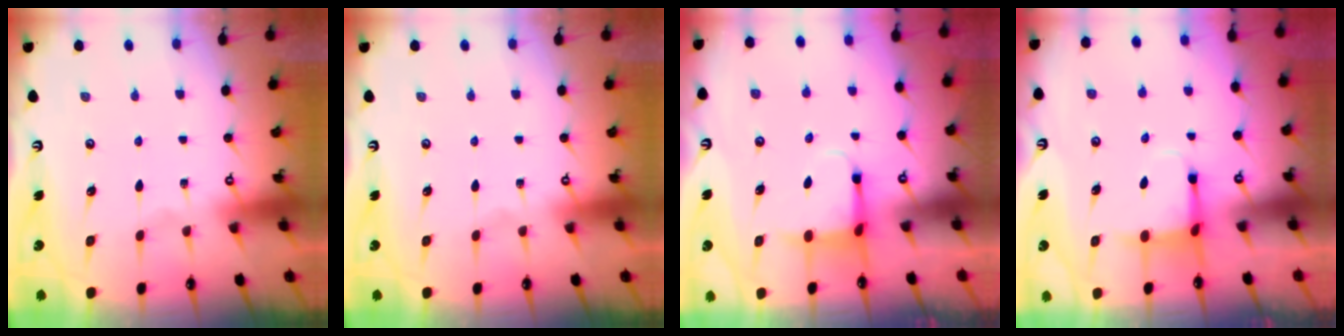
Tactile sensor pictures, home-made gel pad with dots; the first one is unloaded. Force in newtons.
{"total": 0.0}
{"total": 3.9, "press": 3.7, "slide": 1.2}
{"total": 3.8, "press": 3.6, "slide": 1.3}